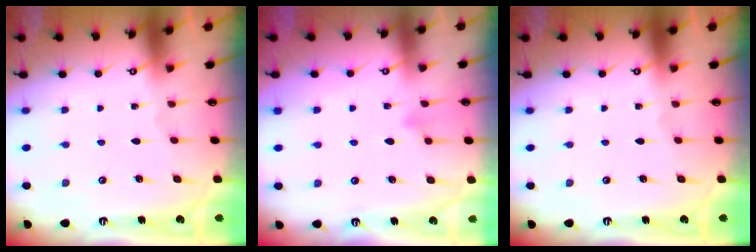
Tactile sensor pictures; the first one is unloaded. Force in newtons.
{"total": 6.7, "press": 6.5, "slide": 1.4}
{"total": 0.0}